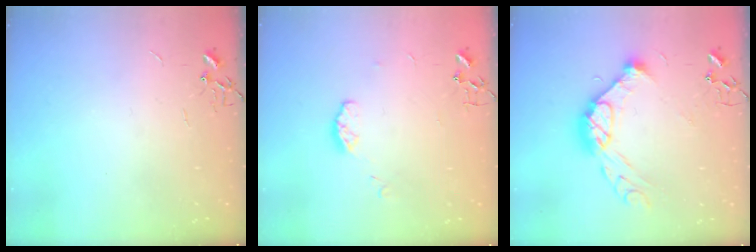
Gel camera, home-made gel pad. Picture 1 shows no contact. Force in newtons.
{"total": 6.0, "press": 6.0, "slide": 0.5}
{"total": 14.0, "press": 14.0, "slide": 1.2}